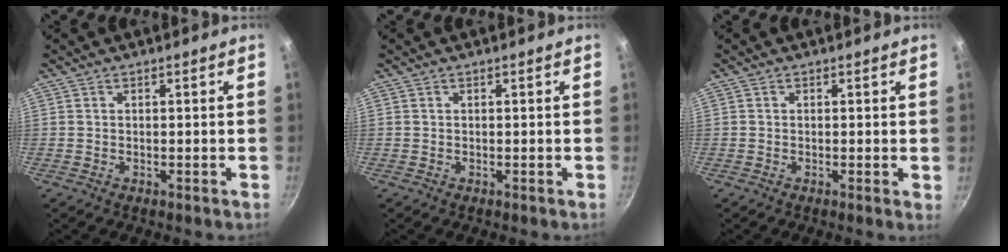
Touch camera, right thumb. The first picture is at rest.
{"total": 0.0}
{"total": 0.9, "force": [0.0, 0.2, 0.9], "torque": [-0.012, -0.003, -0.004]}